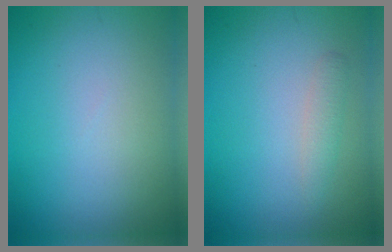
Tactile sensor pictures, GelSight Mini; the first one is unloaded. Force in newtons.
{"total": 1.3, "press": 1.3, "slide": 0.0}